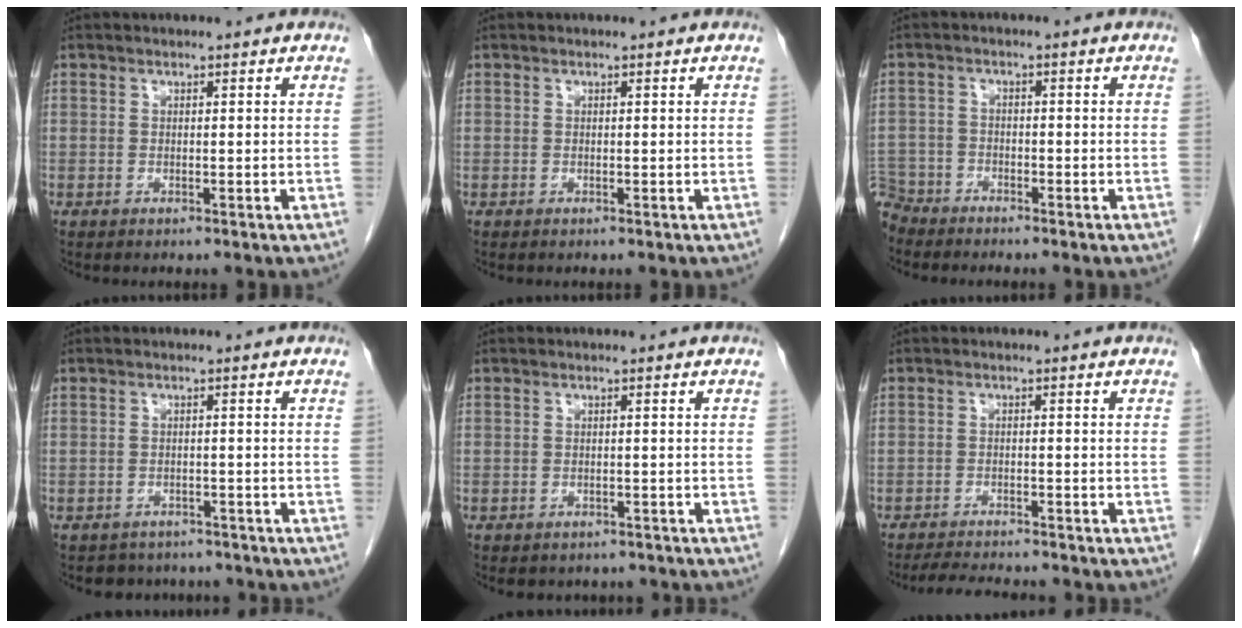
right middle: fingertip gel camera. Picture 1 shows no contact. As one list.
[{"total": 0.0}, {"total": 5.3, "force": [-5.0, 1.8, -0.3], "torque": [0.011, -0.008, -0.098]}, {"total": 5.2, "force": [-4.5, 2.6, 0.2], "torque": [0.001, 0.009, -0.054]}, {"total": 4.1, "force": [-3.6, 2.0, 0.6], "torque": [-0.004, 0.008, -0.040]}, {"total": 6.4, "force": [-6.0, 0.4, 2.4], "torque": [-0.036, -0.015, -0.094]}]